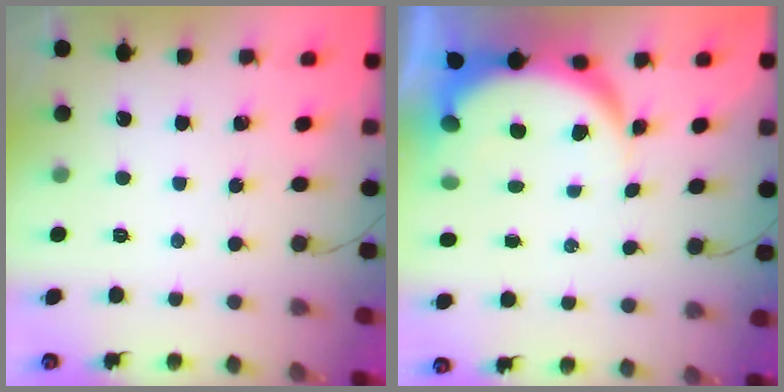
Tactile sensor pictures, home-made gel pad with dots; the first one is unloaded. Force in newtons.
{"total": 8.0, "press": 8.0, "slide": 1.0}